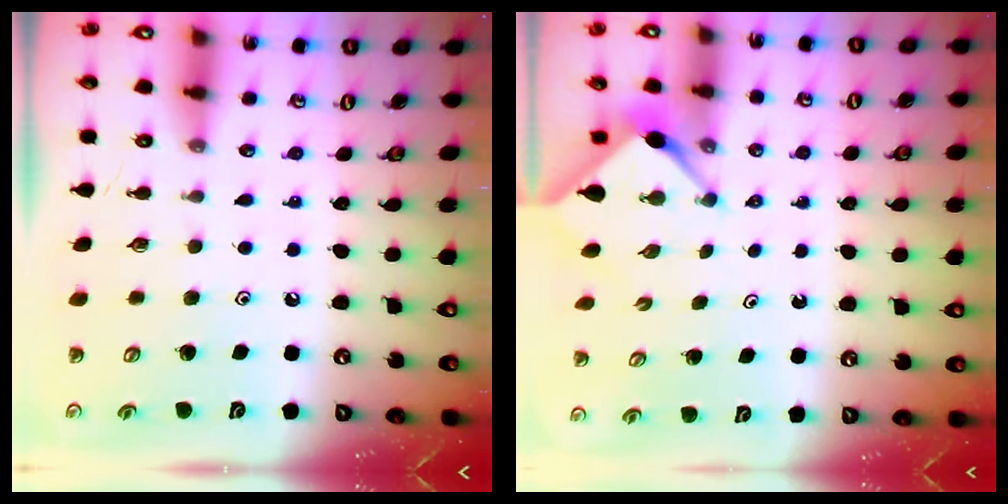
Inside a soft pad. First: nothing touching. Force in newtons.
{"total": 3.0, "press": 3.0, "slide": 0.3}